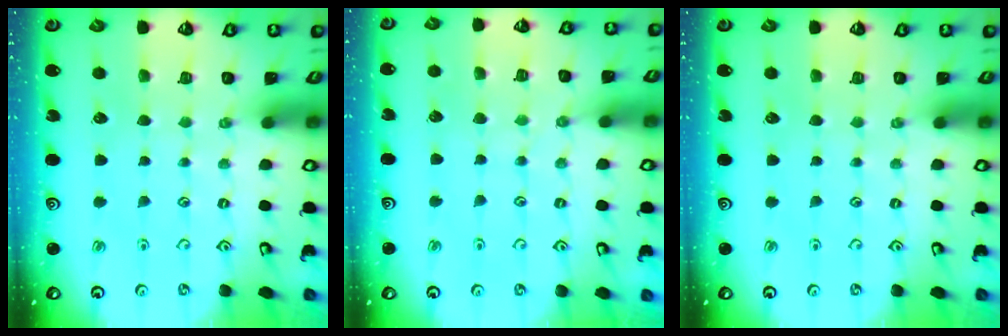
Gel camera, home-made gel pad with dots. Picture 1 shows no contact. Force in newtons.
{"total": 4.0, "press": 4.0, "slide": 0.2}
{"total": 0.0}